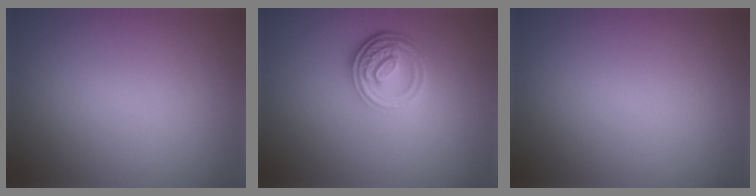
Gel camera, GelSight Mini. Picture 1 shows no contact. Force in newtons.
{"total": 4.7, "press": 3.5, "slide": 3.2}
{"total": 0.0}